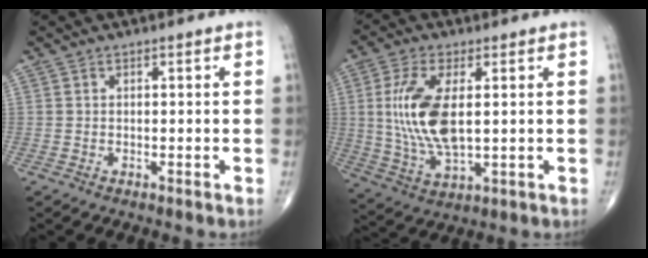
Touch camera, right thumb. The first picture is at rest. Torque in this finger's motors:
{"motor_torque": [-0.55, 0.95, 1.24, 0.35, 0.09]}